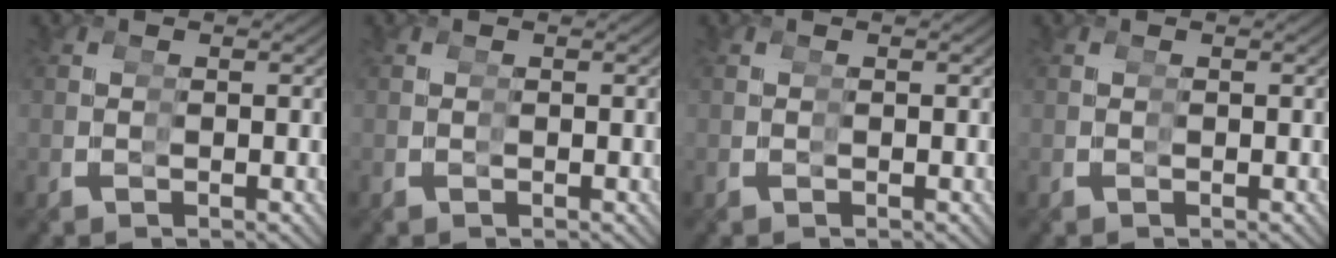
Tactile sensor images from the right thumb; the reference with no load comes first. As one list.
[{"total": 0.0}, {"total": 0.0}, {"total": 0.0}]